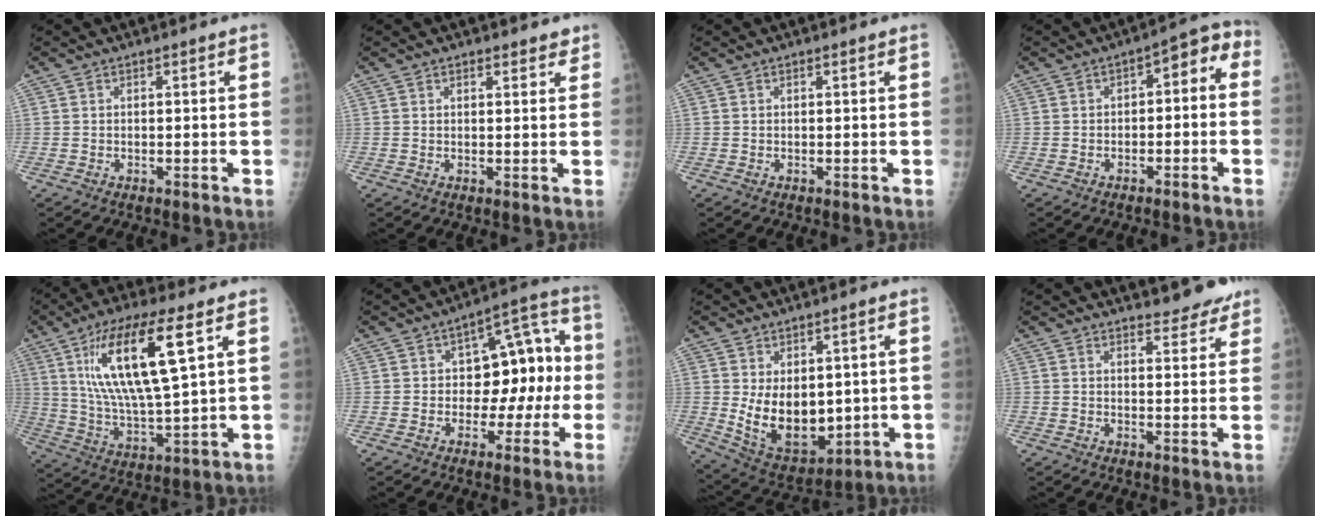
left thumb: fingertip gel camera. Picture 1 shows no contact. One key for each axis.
{"total": 2.3, "fx": 1.7, "fy": 1.3, "fz": 0.8, "tx": 0.017, "ty": -0.005, "tz": 0.015}
{"total": 0.0}
{"total": 6.3, "fx": -1.3, "fy": 3.9, "fz": 4.7, "tx": -0.031, "ty": 0.049, "tz": -0.028}
{"total": 19.0, "fx": 7.1, "fy": 4.9, "fz": 17.0, "tx": -0.320, "ty": -0.023, "tz": 0.132}
{"total": 12.7, "fx": -0.4, "fy": 7.8, "fz": 10.0, "tx": -0.082, "ty": 0.050, "tz": -0.009}
{"total": 13.0, "fx": 0.7, "fy": 8.2, "fz": 10.0, "tx": -0.126, "ty": -0.025, "tz": 0.041}
{"total": 5.3, "fx": 4.8, "fy": 1.7, "fz": 1.5, "tx": 0.002, "ty": -0.030, "tz": 0.056}